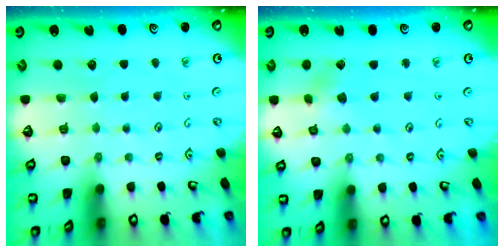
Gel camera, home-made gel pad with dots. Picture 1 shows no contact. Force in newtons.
{"total": 2.6, "press": 2.6, "slide": 0.4}